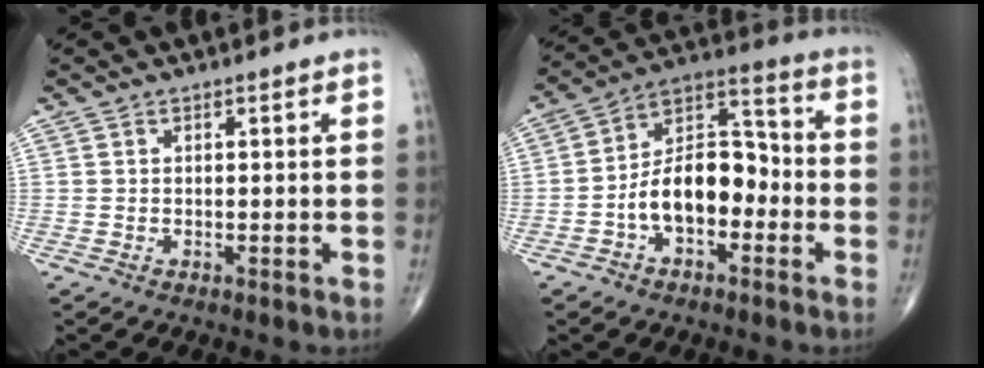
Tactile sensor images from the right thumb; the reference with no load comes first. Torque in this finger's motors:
{"motor_torque": [1.94, 1.84, 1.48, -0.51, 0.14]}